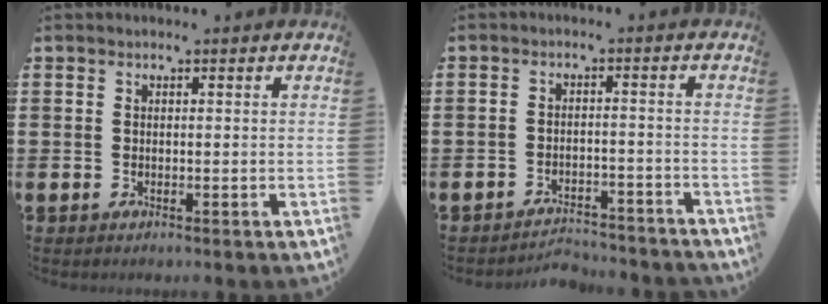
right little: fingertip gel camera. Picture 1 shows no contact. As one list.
[{"total": 3.1, "force": [-3.1, 0.1, -0.1], "torque": [-0.004, 0.005, -0.066]}]